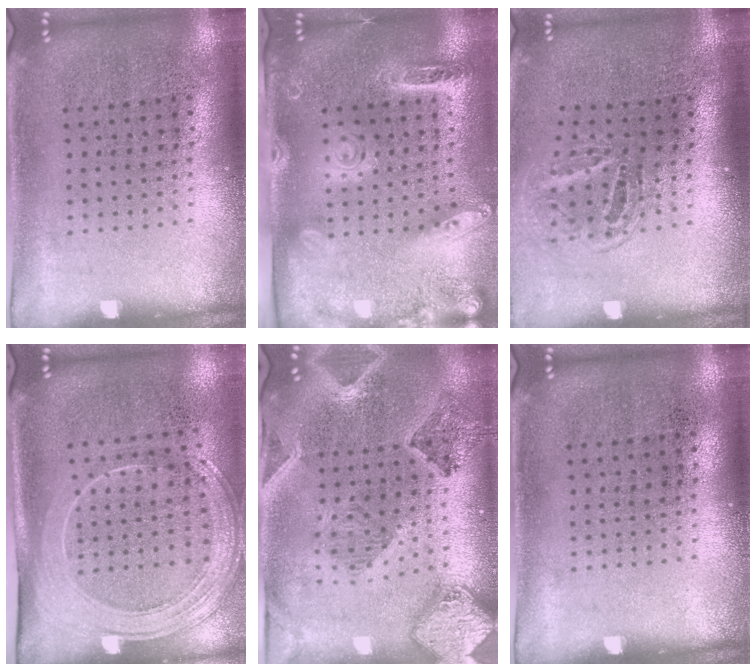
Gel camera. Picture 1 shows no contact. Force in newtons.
{"total": 2.5, "press": 2.0, "slide": 1.5}
{"total": 1.6, "press": 1.1, "slide": 1.2}
{"total": 2.1, "press": 1.9, "slide": 1.0}
{"total": 1.8, "press": 1.7, "slide": 0.5}
{"total": 0.0}